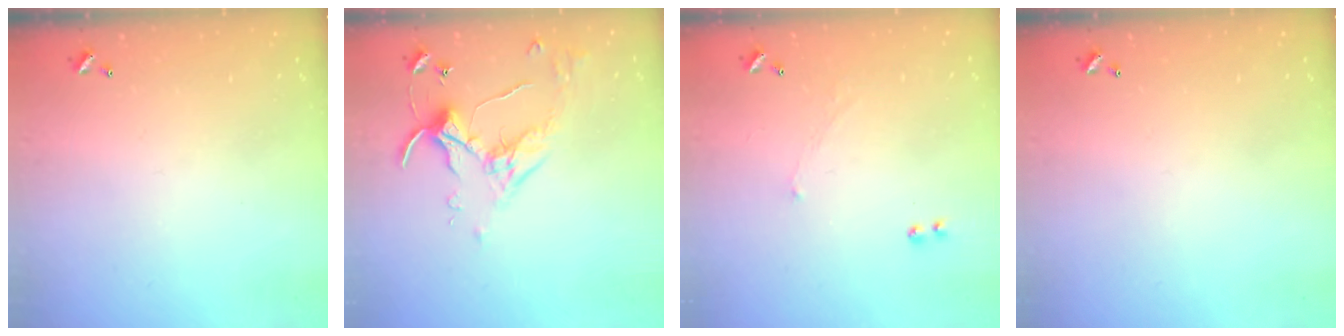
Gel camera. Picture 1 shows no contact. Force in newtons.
{"total": 4.0, "press": 3.9, "slide": 0.5}
{"total": 1.0, "press": 0.7, "slide": 0.6}
{"total": 0.0}